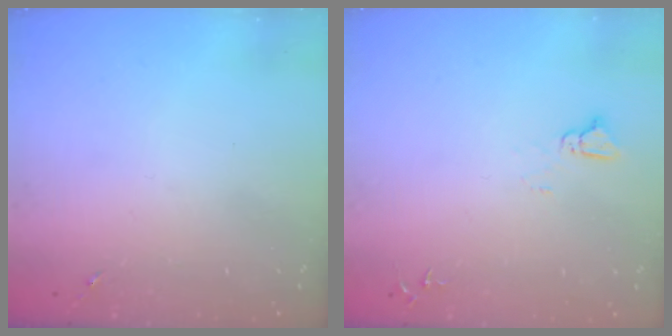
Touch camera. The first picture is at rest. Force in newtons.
{"total": 3.6, "press": 3.5, "slide": 0.3}